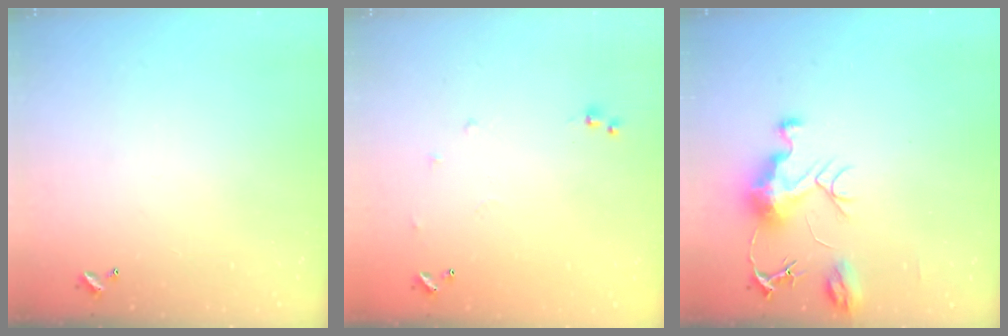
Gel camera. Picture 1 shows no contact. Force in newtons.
{"total": 6.3, "press": 6.3, "slide": 0.7}
{"total": 9.2, "press": 9.2, "slide": 1.0}